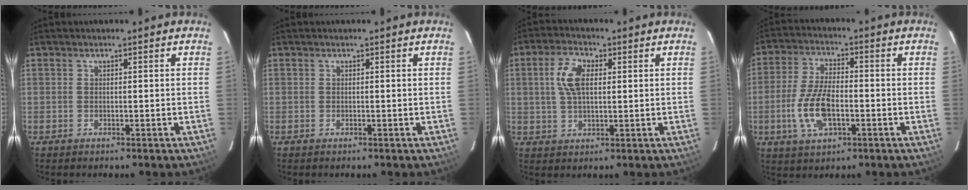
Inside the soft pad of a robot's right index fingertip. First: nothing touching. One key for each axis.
{"total": 0.0}
{"total": 7.2, "fx": 1.1, "fy": 1.7, "fz": 6.9, "tx": -0.148, "ty": 0.008, "tz": 0.025}
{"total": 10.5, "fx": -2.8, "fy": 4.9, "fz": 8.9, "tx": -0.190, "ty": -0.001, "tz": -0.050}